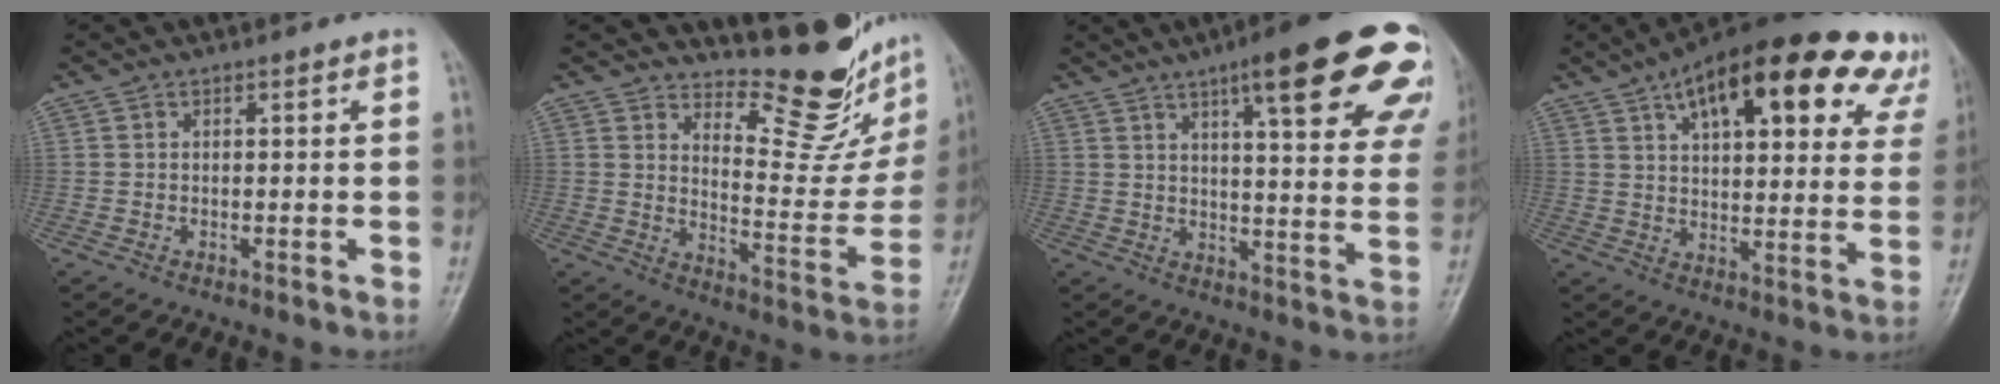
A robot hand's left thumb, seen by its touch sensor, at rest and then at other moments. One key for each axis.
{"total": 15.7, "fx": 13.8, "fy": 4.3, "fz": 6.0, "tx": -0.043, "ty": -0.140, "tz": 0.187}
{"total": 25.5, "fx": 14.3, "fy": 5.8, "fz": 20.3, "tx": -0.222, "ty": -0.030, "tz": 0.179}
{"total": 27.4, "fx": 15.0, "fy": 11.4, "fz": 19.9, "tx": -0.256, "ty": 0.000, "tz": 0.203}